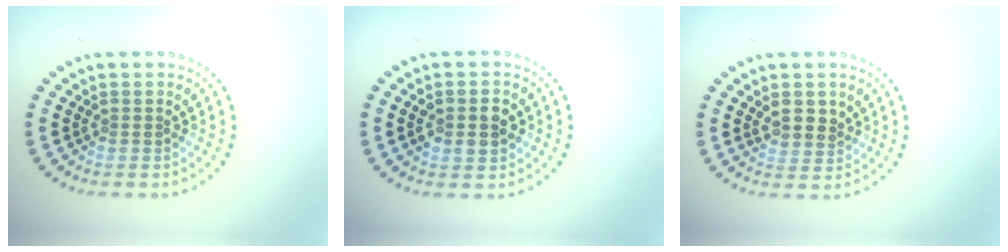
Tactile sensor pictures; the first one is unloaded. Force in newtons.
{"total": 3.6, "press": 3.6, "slide": 0.2}
{"total": 2.4, "press": 2.2, "slide": 0.8}